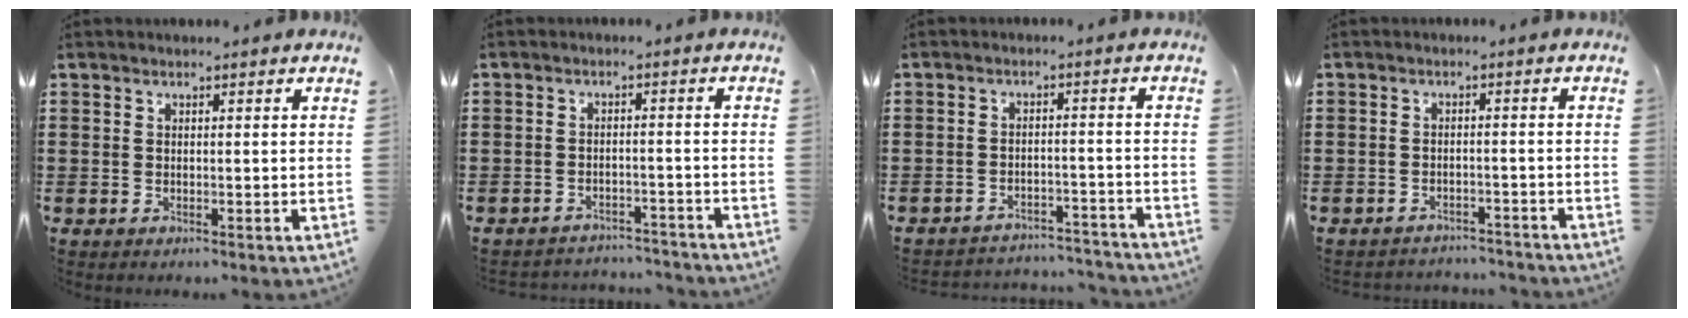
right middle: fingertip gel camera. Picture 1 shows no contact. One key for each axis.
{"total": 3.0, "fx": -3.0, "fy": 0.4, "fz": -0.4, "tx": -0.002, "ty": 0.001, "tz": -0.066}
{"total": 3.5, "fx": -3.5, "fy": 0.4, "fz": 0.0, "tx": -0.006, "ty": 0.002, "tz": -0.074}
{"total": 2.5, "fx": -2.5, "fy": 0.4, "fz": -0.4, "tx": -0.001, "ty": 0.002, "tz": -0.056}